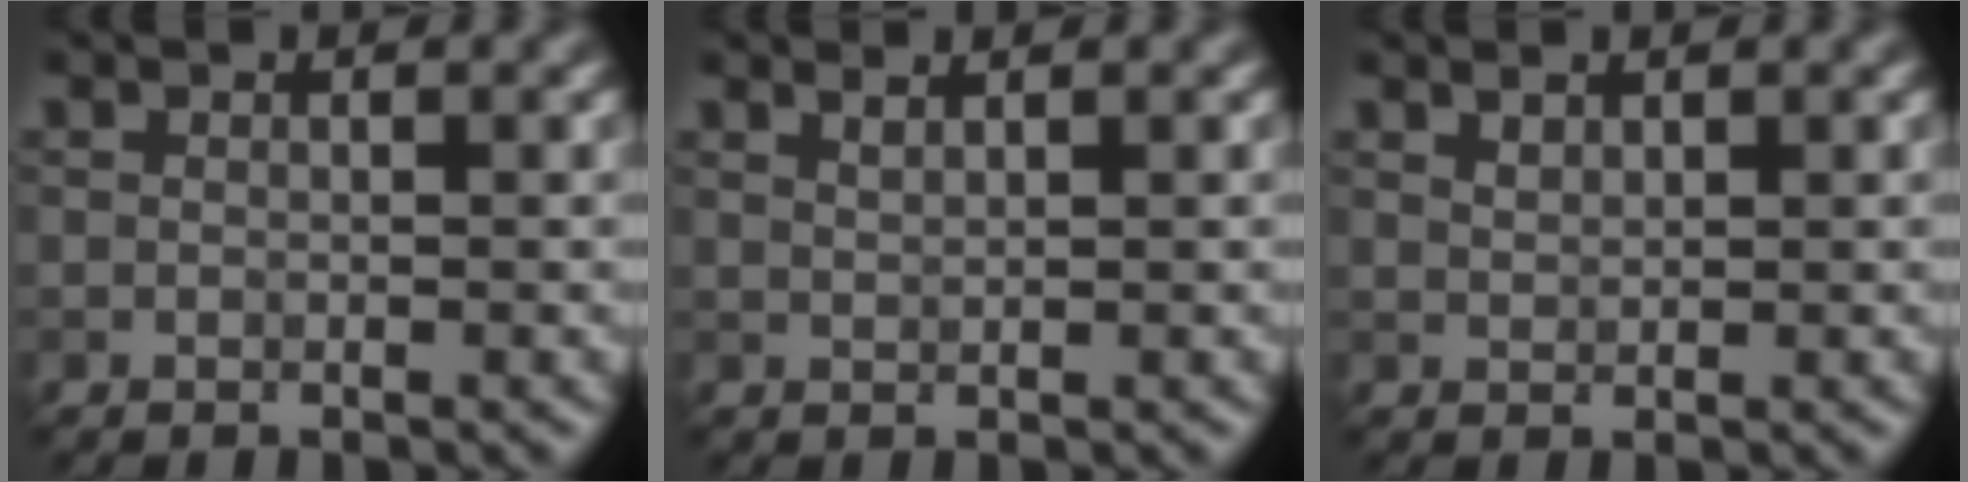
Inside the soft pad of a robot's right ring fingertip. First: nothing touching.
{"total": 1.5, "force": [1.2, 0.5, 0.9], "torque": [-0.003, 0.000, 0.009]}
{"total": 0.9, "force": [0.7, 0.3, 0.3], "torque": [-0.010, 0.001, 0.018]}